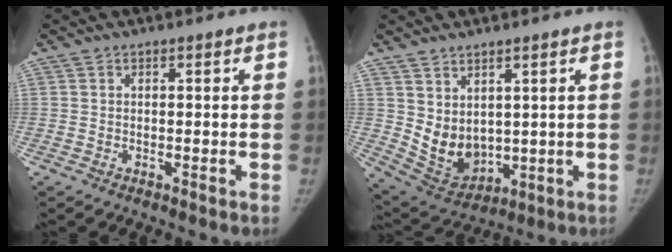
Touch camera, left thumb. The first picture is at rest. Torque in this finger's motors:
{"motor_torque": [0.90, 1.25, 0.37, -0.59, 0.27]}